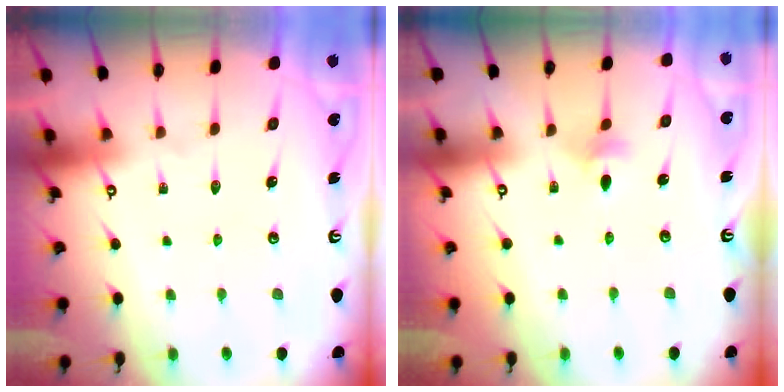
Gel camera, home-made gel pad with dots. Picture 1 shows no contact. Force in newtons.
{"total": 3.3, "press": 3.2, "slide": 0.6}